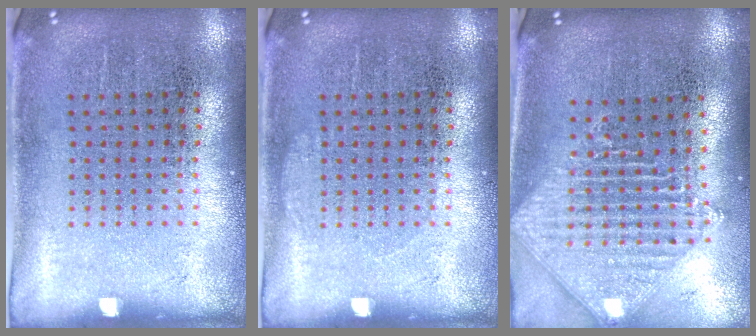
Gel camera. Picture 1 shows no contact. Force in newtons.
{"total": 0.6, "press": 0.5, "slide": 0.1}
{"total": 1.9, "press": 1.6, "slide": 1.0}